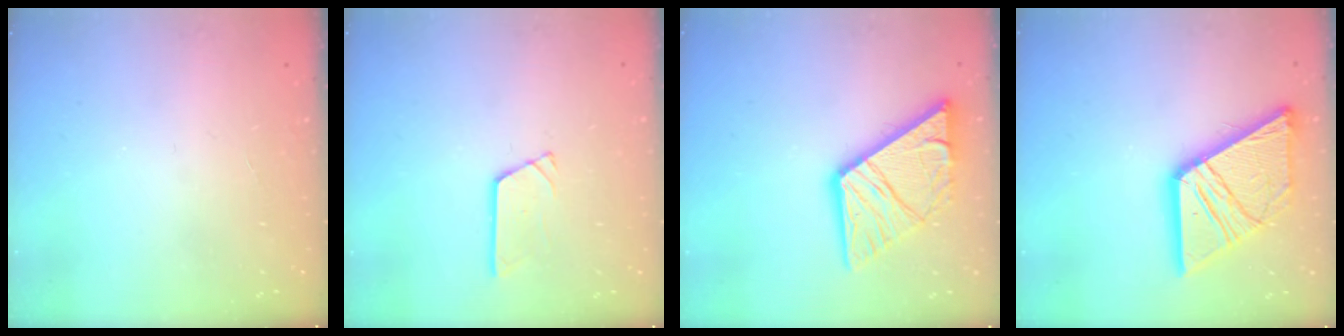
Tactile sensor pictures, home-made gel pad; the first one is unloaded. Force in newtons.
{"total": 3.0, "press": 3.0, "slide": 0.3}
{"total": 16.2, "press": 16.1, "slide": 1.8}
{"total": 21.5, "press": 21.4, "slide": 2.5}